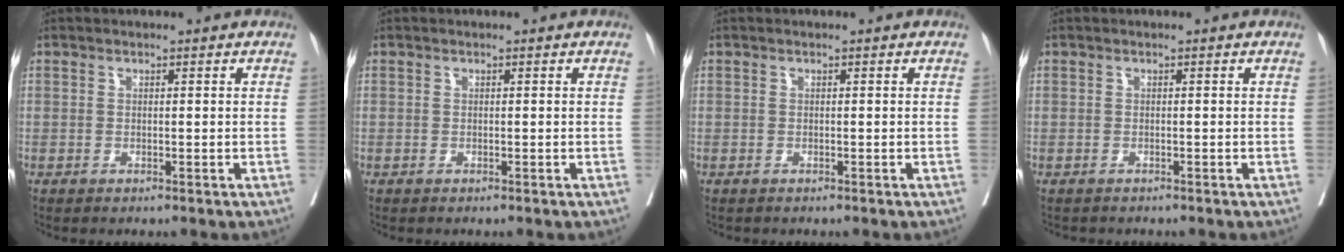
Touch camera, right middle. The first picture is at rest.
{"total": 0.0}
{"total": 0.0}
{"total": 1.5, "force": [-1.3, 0.6, 0.2], "torque": [-0.011, -0.002, -0.019]}